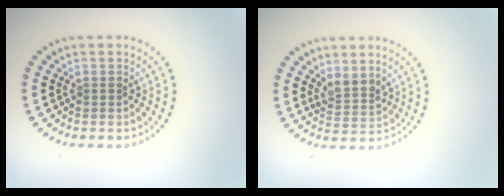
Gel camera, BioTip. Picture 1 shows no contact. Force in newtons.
{"total": 2.2, "press": 1.9, "slide": 1.2}